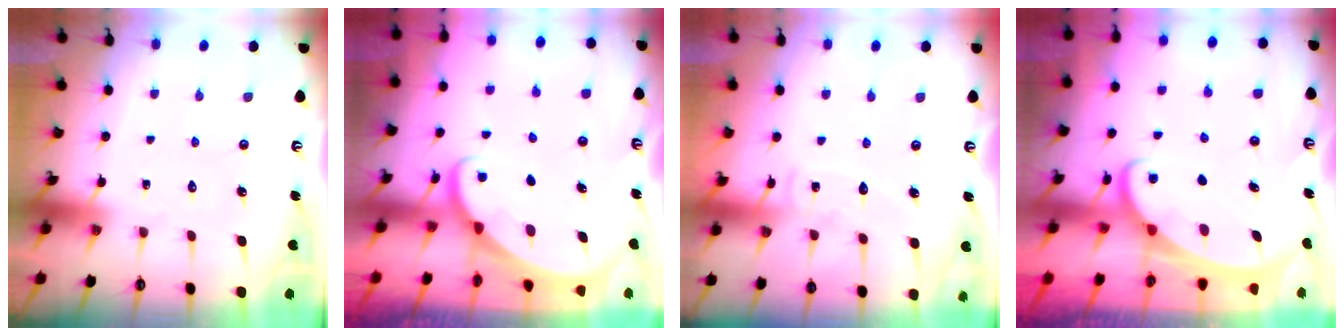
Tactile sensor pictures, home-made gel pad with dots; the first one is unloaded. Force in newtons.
{"total": 2.1, "press": 2.1, "slide": 0.2}
{"total": 6.5, "press": 6.5, "slide": 0.6}
{"total": 2.1, "press": 2.1, "slide": 0.3}